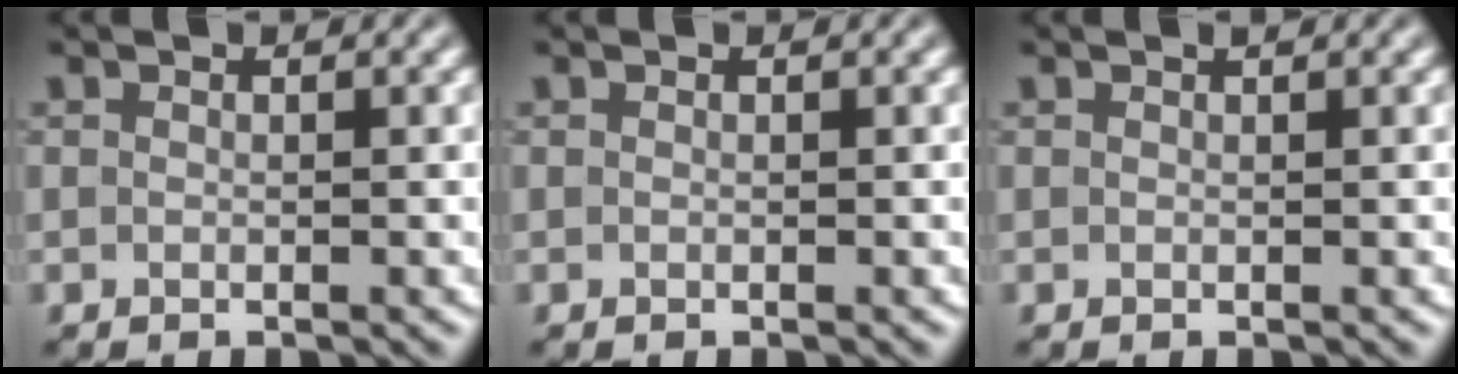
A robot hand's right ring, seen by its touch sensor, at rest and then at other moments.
{"total": 0.0}
{"total": 0.0}